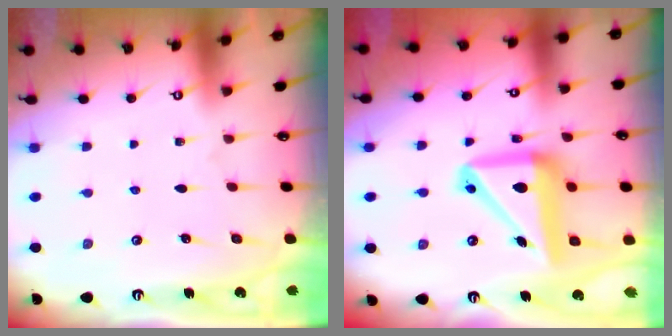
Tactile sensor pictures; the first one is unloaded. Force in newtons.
{"total": 16.0, "press": 15.8, "slide": 2.8}